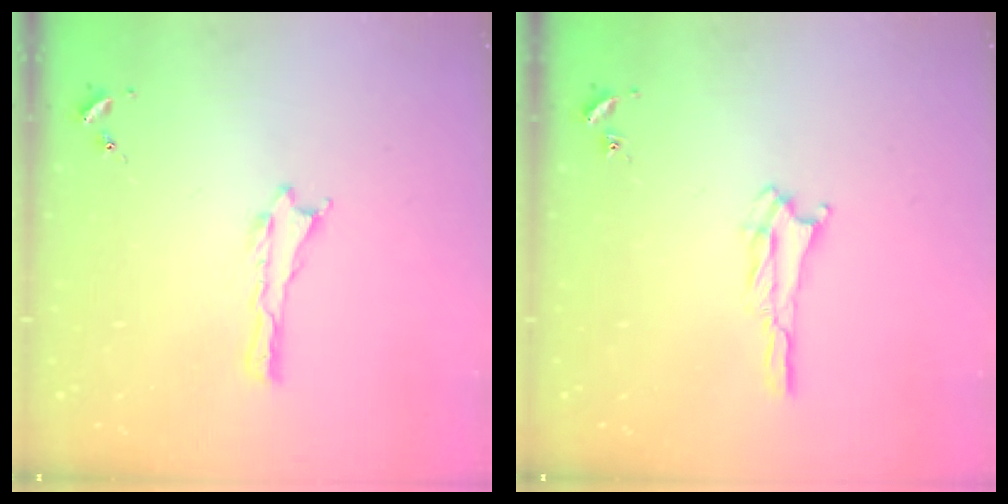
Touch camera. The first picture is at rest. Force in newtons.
{"total": 2.3, "press": 2.2, "slide": 0.4}